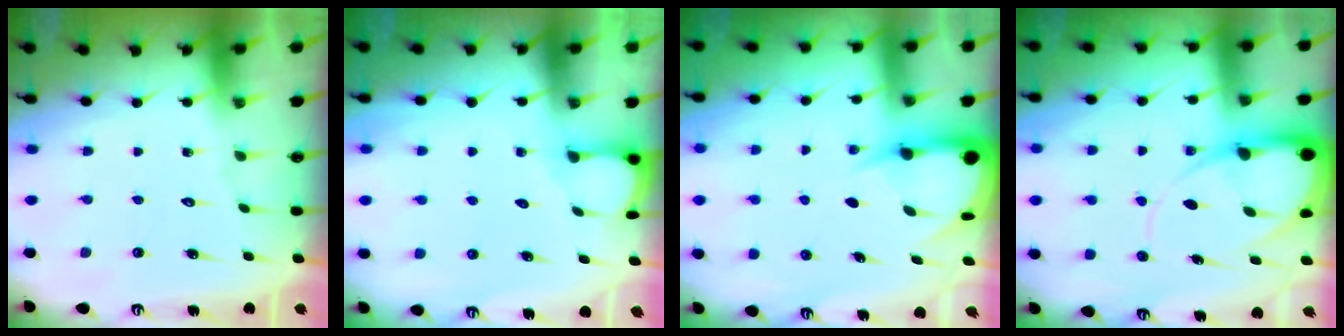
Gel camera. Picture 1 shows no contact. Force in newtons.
{"total": 2.9, "press": 2.9, "slide": 0.4}
{"total": 7.1, "press": 7.1, "slide": 0.8}
{"total": 12.3, "press": 12.3, "slide": 1.2}